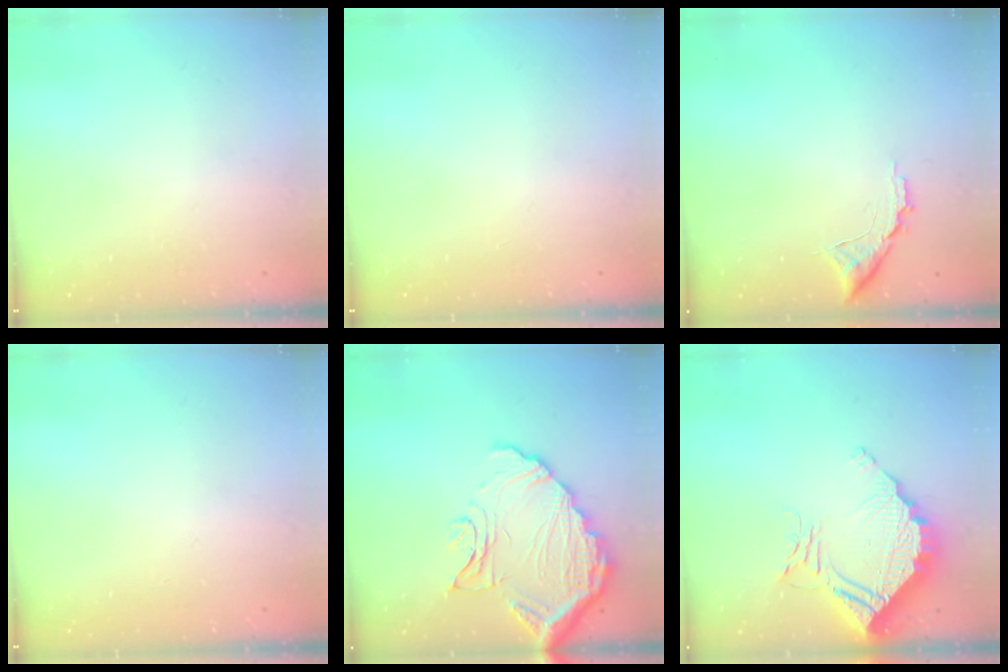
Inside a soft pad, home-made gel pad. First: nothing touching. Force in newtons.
{"total": 0.0}
{"total": 8.4, "press": 8.3, "slide": 0.5}
{"total": 0.0}
{"total": 15.5, "press": 15.4, "slide": 1.2}
{"total": 13.4, "press": 13.3, "slide": 1.2}